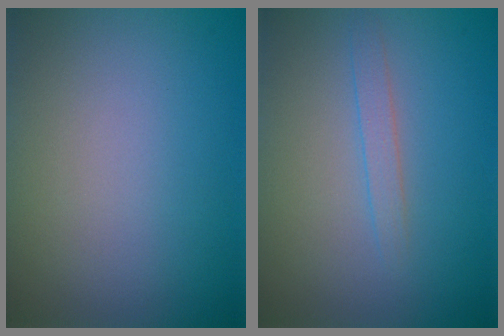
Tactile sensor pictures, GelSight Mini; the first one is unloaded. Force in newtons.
{"total": 1.3, "press": 1.3, "slide": 0.0}